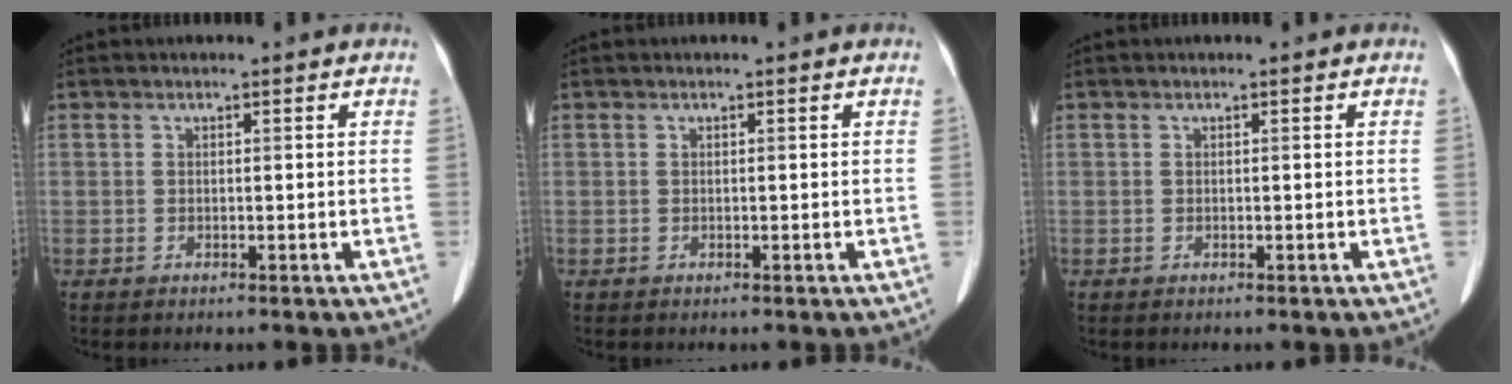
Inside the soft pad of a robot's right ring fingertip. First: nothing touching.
{"total": 0.0}
{"total": 0.0}